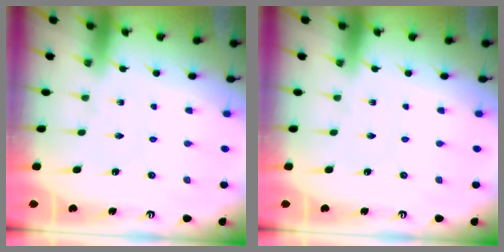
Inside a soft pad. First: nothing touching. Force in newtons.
{"total": 0.0}